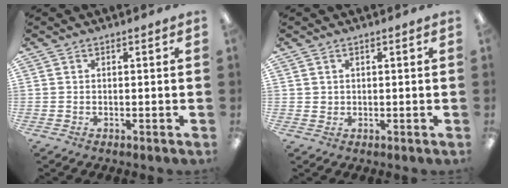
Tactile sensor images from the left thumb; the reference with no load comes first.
{"total": 1.2, "force": [0.5, 1.0, 0.2], "torque": [-0.005, 0.001, 0.010]}